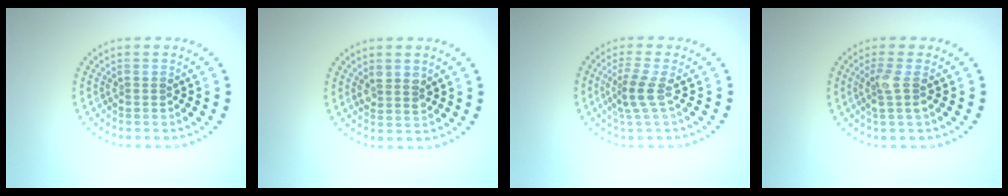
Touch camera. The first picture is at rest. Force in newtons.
{"total": 1.7, "press": 1.5, "slide": 0.7}
{"total": 2.3, "press": 1.7, "slide": 1.4}
{"total": 2.0, "press": 1.6, "slide": 1.2}